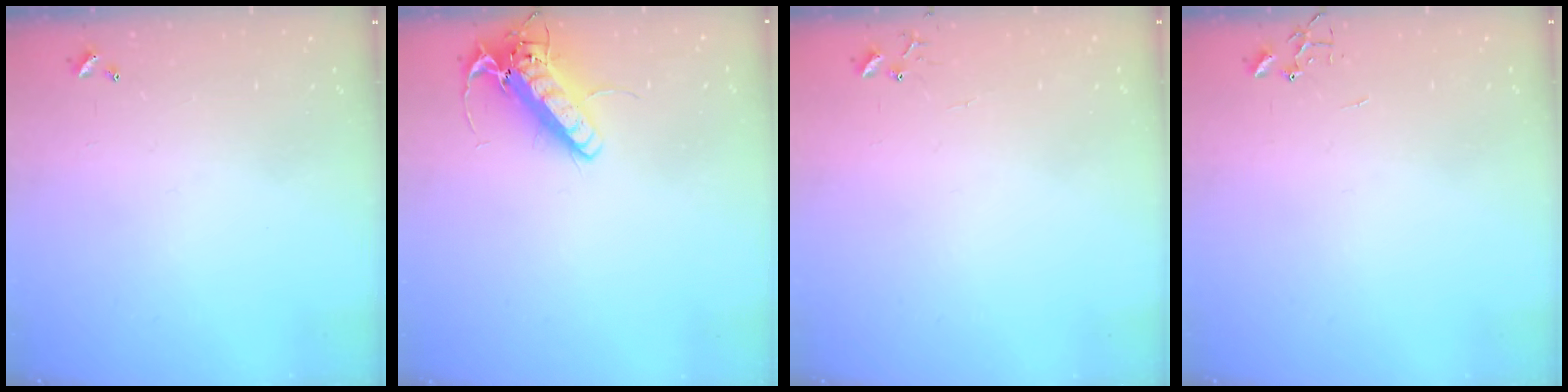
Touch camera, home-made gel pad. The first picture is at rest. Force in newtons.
{"total": 14.8, "press": 14.5, "slide": 2.9}
{"total": 5.6, "press": 5.6, "slide": 0.4}
{"total": 0.0}